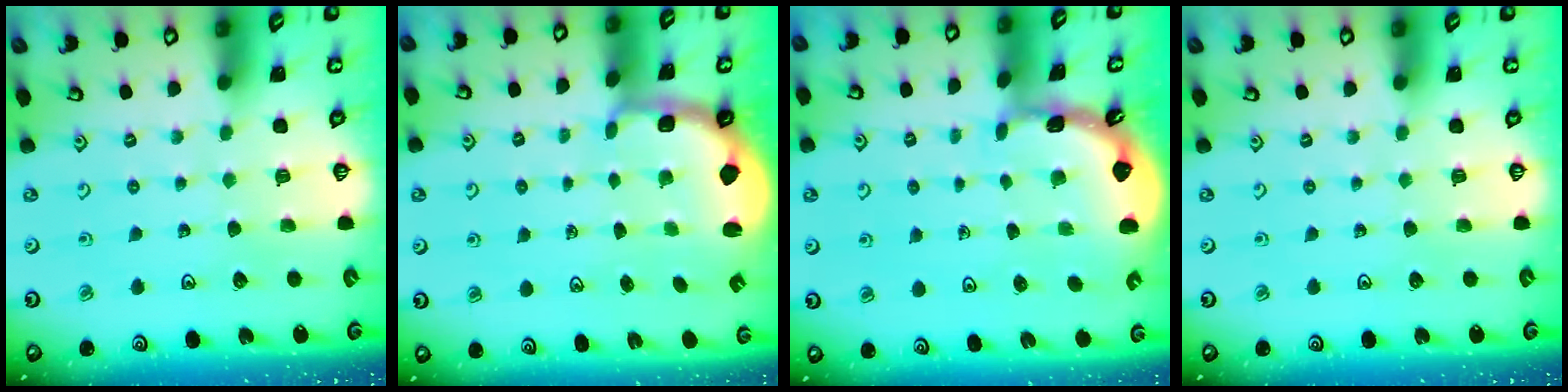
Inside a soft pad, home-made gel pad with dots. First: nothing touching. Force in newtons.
{"total": 2.1, "press": 1.4, "slide": 1.6}
{"total": 1.8, "press": 1.8, "slide": 0.1}
{"total": 0.0}